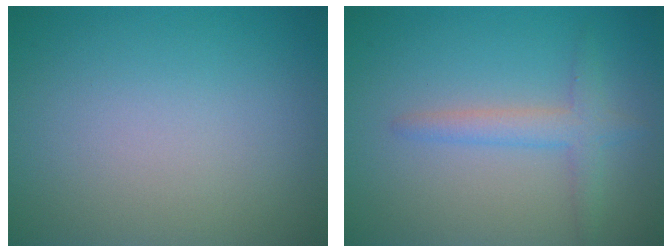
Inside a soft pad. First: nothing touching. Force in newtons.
{"total": 2.4, "press": 2.4, "slide": 0.2}